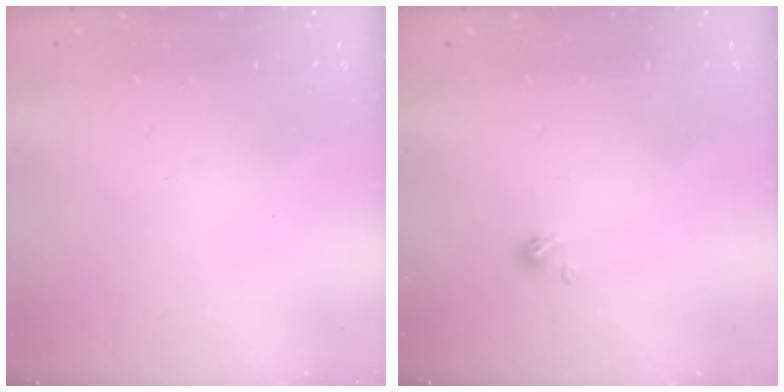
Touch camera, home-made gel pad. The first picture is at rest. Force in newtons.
{"total": 0.0}